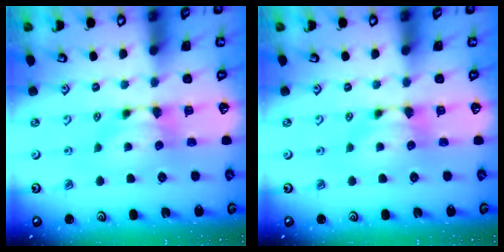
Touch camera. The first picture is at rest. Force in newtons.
{"total": 0.0}